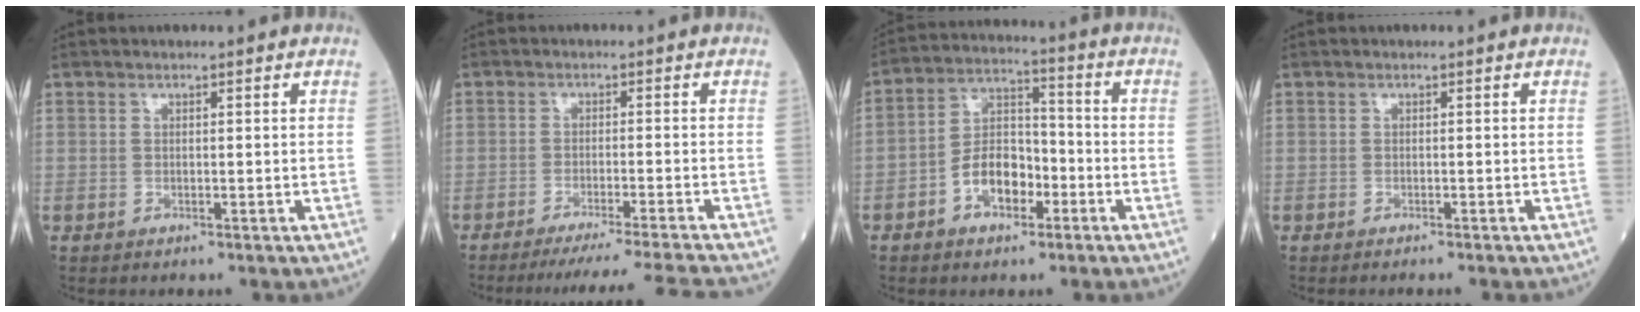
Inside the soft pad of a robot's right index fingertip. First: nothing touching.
{"total": 13.0, "force": [-12.0, -2.7, 4.0], "torque": [-0.031, -0.033, -0.171]}
{"total": 8.3, "force": [-3.5, 4.7, 5.9], "torque": [-0.118, 0.022, -0.063]}
{"total": 2.4, "force": [-2.2, -0.1, 1.0], "torque": [-0.013, 0.001, -0.026]}